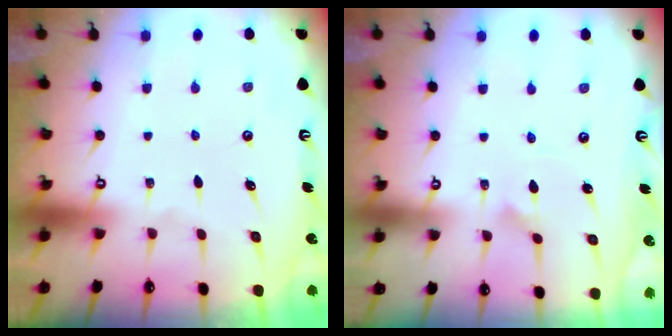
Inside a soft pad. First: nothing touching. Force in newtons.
{"total": 2.3, "press": 2.3, "slide": 0.1}